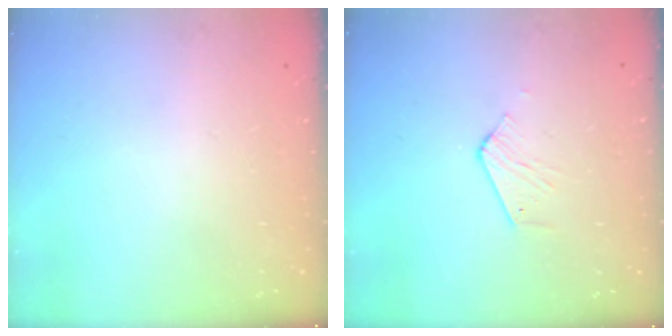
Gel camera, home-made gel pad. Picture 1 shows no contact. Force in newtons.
{"total": 3.9, "press": 3.9, "slide": 0.5}